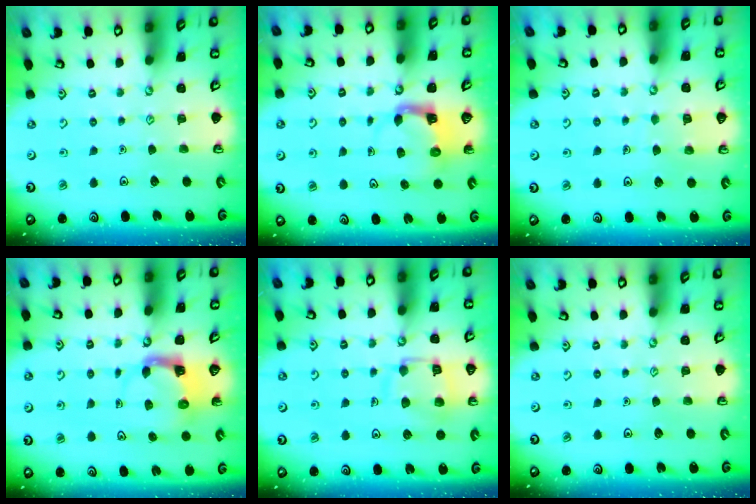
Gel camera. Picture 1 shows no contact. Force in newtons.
{"total": 3.9, "press": 3.9, "slide": 0.7}
{"total": 4.3, "press": 4.2, "slide": 0.4}
{"total": 3.9, "press": 3.8, "slide": 0.6}
{"total": 13.1, "press": 13.0, "slide": 1.4}
{"total": 0.0}